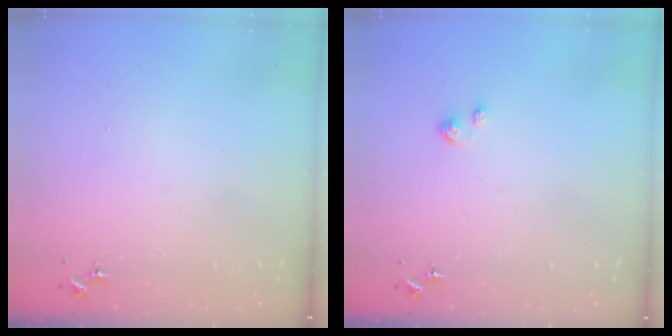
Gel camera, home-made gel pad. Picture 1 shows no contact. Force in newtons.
{"total": 3.5, "press": 3.4, "slide": 0.4}